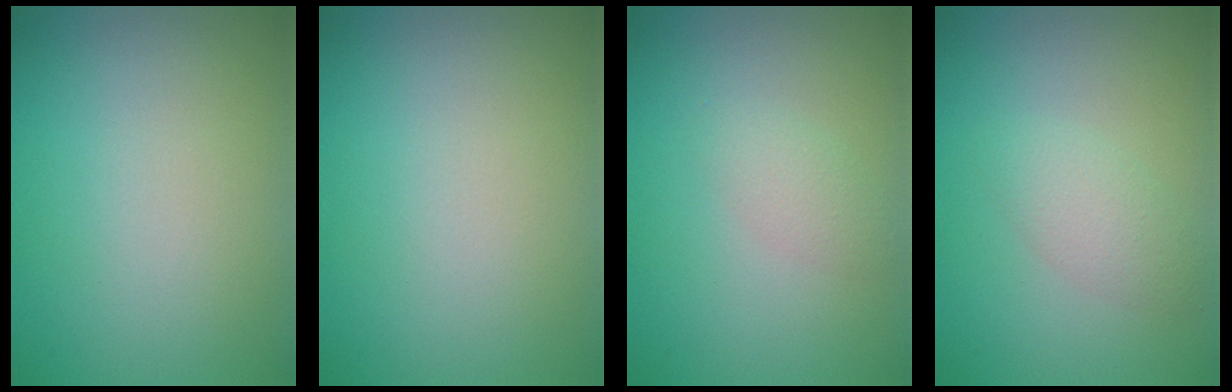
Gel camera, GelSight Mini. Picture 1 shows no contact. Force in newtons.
{"total": 0.0}
{"total": 1.4, "press": 1.4, "slide": 0.1}
{"total": 2.1, "press": 2.1, "slide": 0.1}